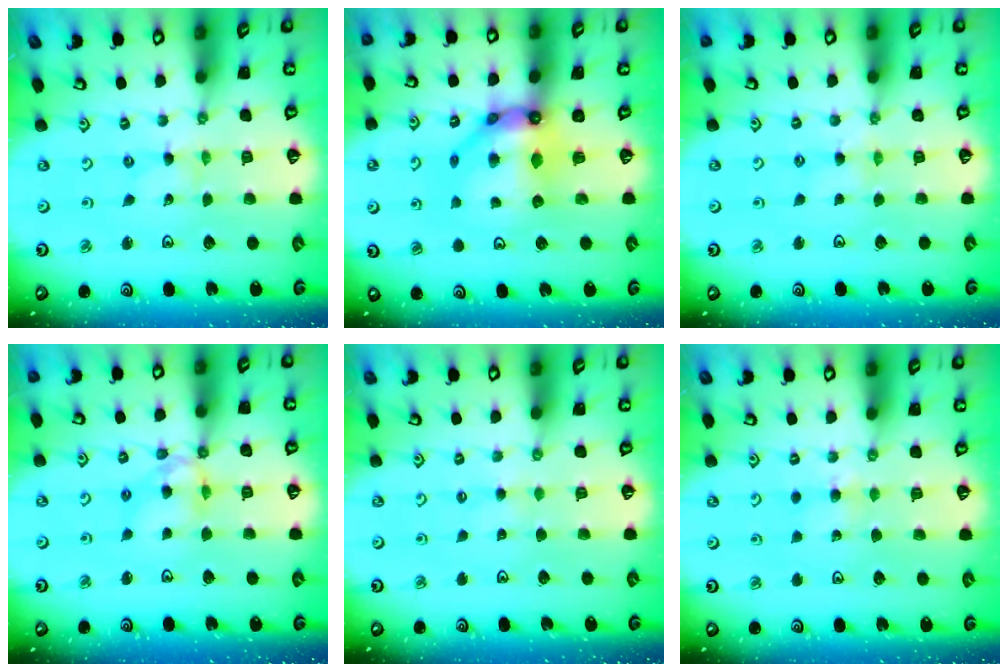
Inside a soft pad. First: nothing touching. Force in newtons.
{"total": 11.5, "press": 11.4, "slide": 1.3}
{"total": 3.0, "press": 2.9, "slide": 0.4}
{"total": 9.8, "press": 9.8, "slide": 0.8}
{"total": 1.4, "press": 1.4, "slide": 0.3}
{"total": 4.2, "press": 4.1, "slide": 0.7}